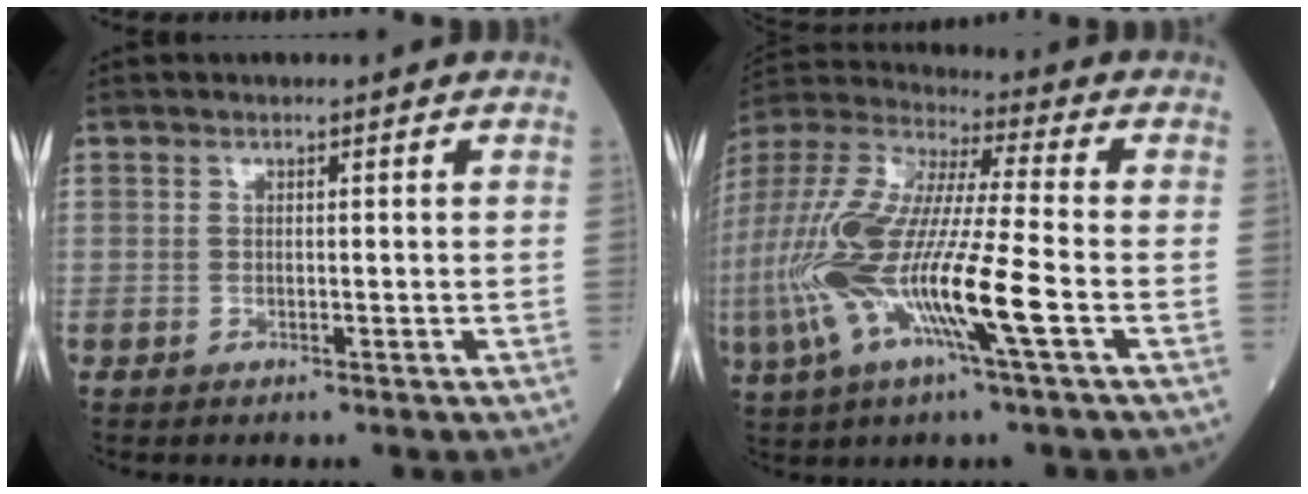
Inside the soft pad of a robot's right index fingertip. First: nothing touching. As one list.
[{"total": 20.0, "force": [-5.4, 1.9, 19.2], "torque": [-0.422, -0.026, -0.109]}]